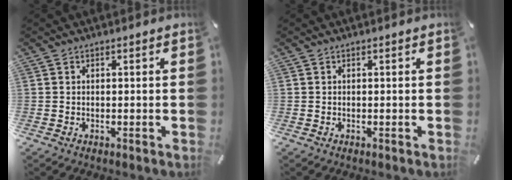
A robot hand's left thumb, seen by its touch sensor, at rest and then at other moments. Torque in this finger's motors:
{"motor_torque": [-0.26, -0.09, 0.04, 0.16, 0.05]}